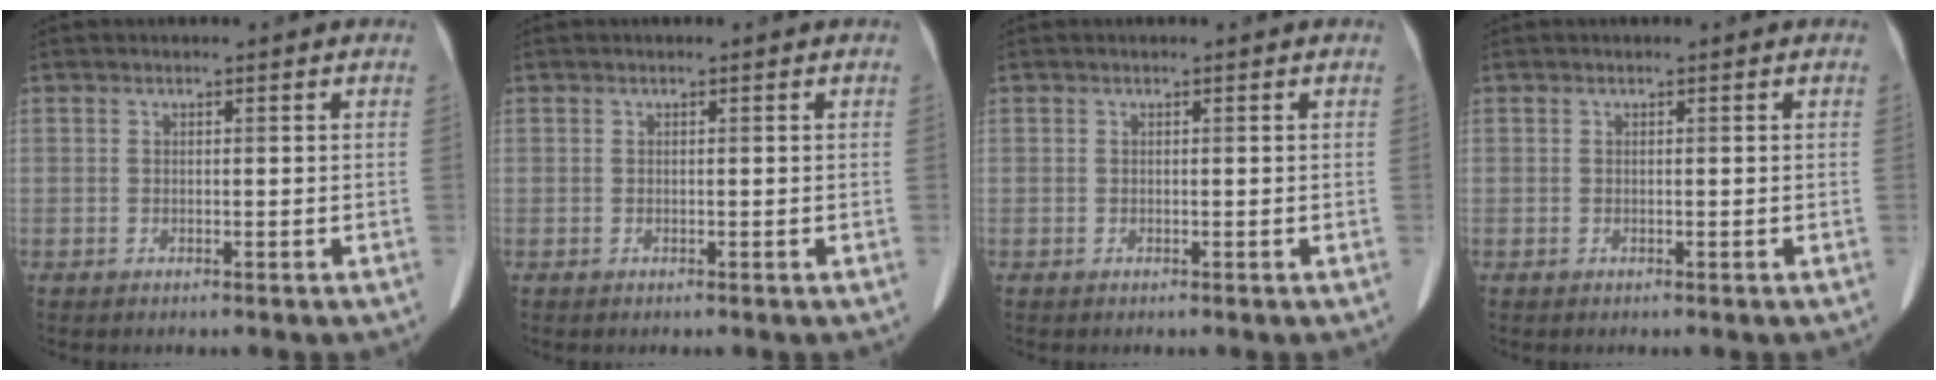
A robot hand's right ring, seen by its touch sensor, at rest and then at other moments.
{"total": 0.0}
{"total": 0.0}
{"total": 0.0}